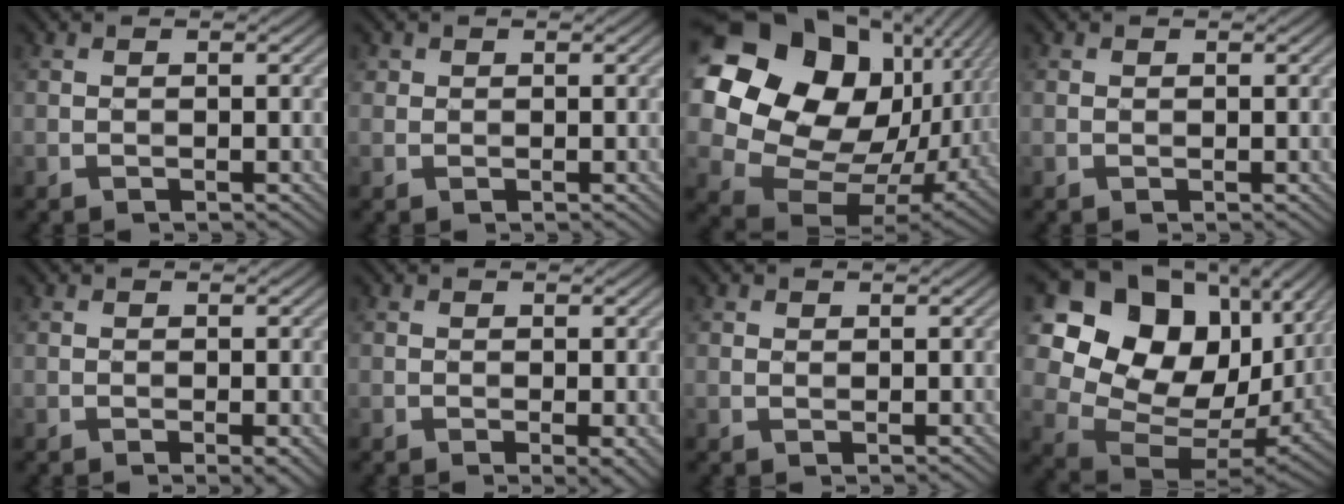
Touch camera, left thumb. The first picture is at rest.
{"total": 1.2, "force": [0.8, 0.9, 0.2], "torque": [-0.004, 0.001, 0.014]}
{"total": 22.0, "force": [6.4, 17.2, 12.3], "torque": [-0.291, -0.002, 0.149]}
{"total": 0.5, "force": [0.4, 0.3, 0.0], "torque": [-0.004, -0.001, 0.007]}
{"total": 1.2, "force": [-0.1, 0.2, 1.1], "torque": [-0.023, -0.003, -0.002]}
{"total": 1.7, "force": [-0.2, 0.5, 1.7], "torque": [-0.029, -0.002, -0.003]}
{"total": 0.9, "force": [0.7, 0.4, 0.2], "torque": [-0.005, 0.002, 0.016]}
{"total": 17.8, "force": [6.4, 13.4, 9.7], "torque": [-0.207, 0.006, 0.132]}